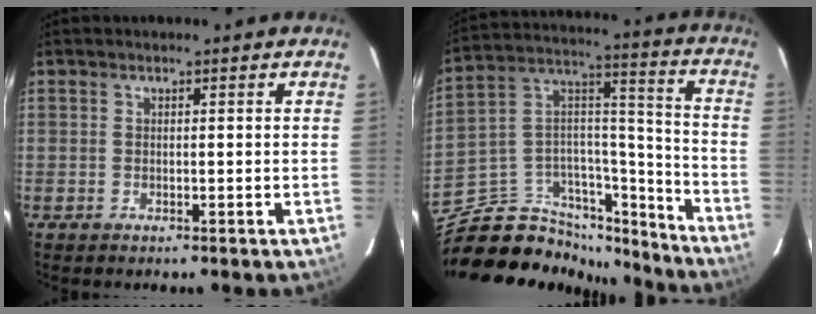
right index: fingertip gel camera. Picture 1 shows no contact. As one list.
[{"total": 21.5, "force": [-17.2, 10.1, 8.1], "torque": [-0.158, 0.071, -0.260]}]